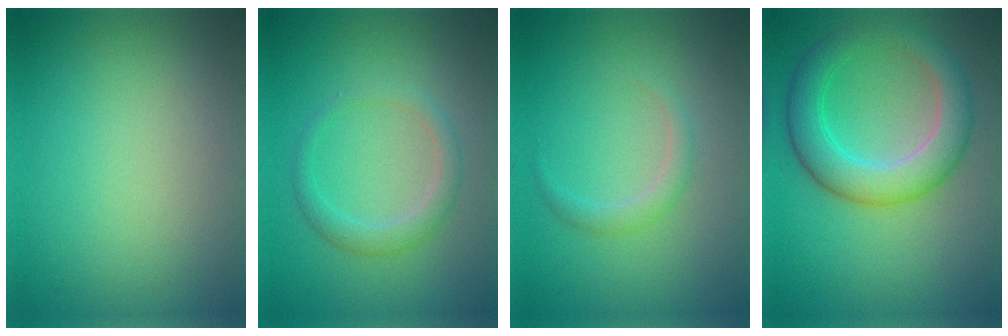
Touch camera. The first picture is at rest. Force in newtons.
{"total": 2.0, "press": 2.0, "slide": 0.1}
{"total": 1.4, "press": 1.4, "slide": 0.1}
{"total": 5.8, "press": 5.8, "slide": 0.1}